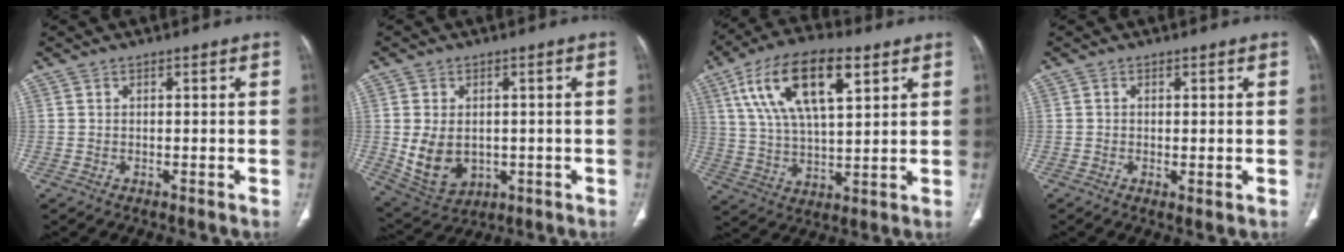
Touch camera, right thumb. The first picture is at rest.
{"total": 9.7, "force": [-0.7, 7.0, 6.6], "torque": [-0.106, -0.004, 0.013]}
{"total": 18.2, "force": [7.8, 7.8, 14.5], "torque": [-0.253, -0.006, 0.142]}
{"total": 1.6, "force": [-0.3, 0.5, 1.5], "torque": [-0.031, -0.007, -0.004]}